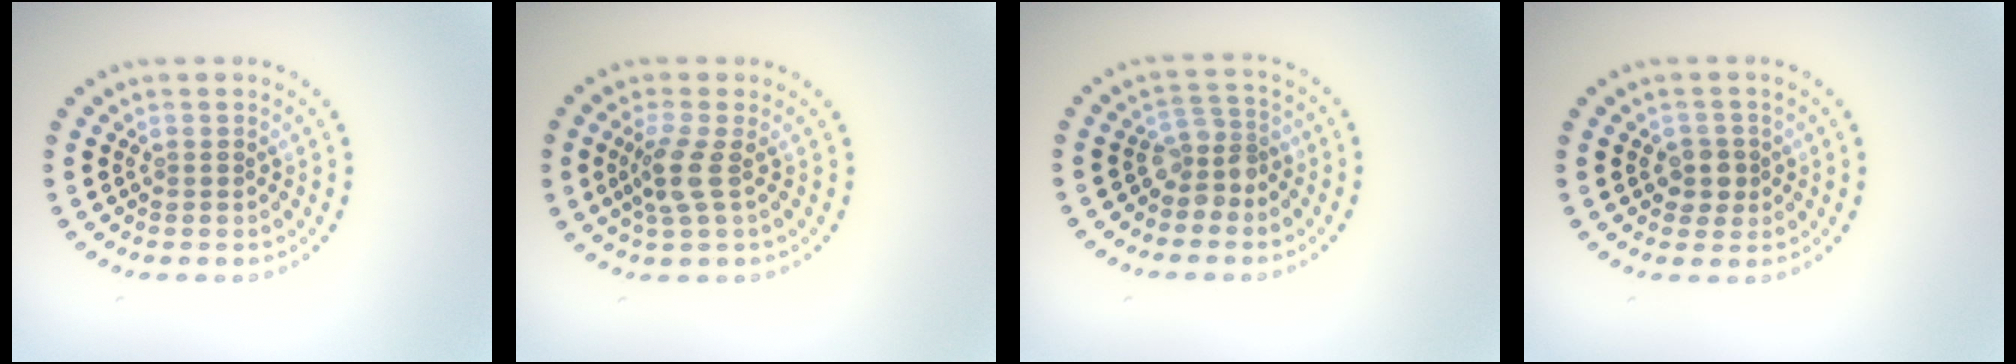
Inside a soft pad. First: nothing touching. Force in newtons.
{"total": 2.6, "press": 2.0, "slide": 1.6}
{"total": 2.5, "press": 1.9, "slide": 1.6}
{"total": 1.9, "press": 1.7, "slide": 0.9}